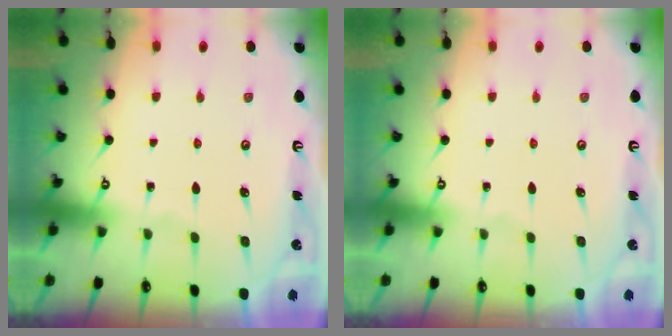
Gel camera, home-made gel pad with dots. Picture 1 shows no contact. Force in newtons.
{"total": 0.0}